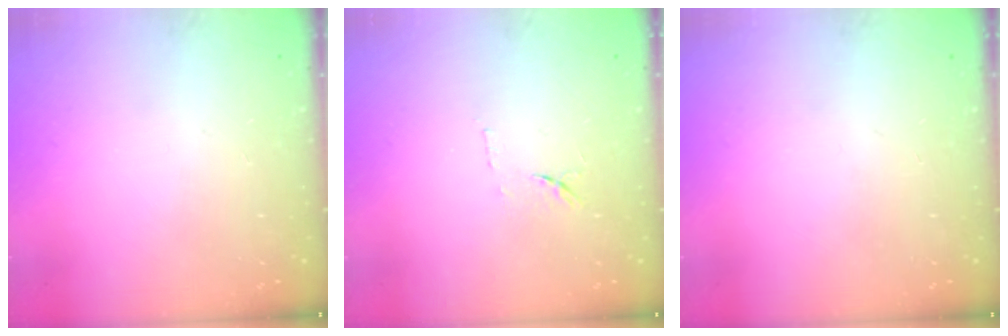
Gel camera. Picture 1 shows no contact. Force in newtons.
{"total": 8.0, "press": 7.9, "slide": 0.9}
{"total": 0.0}